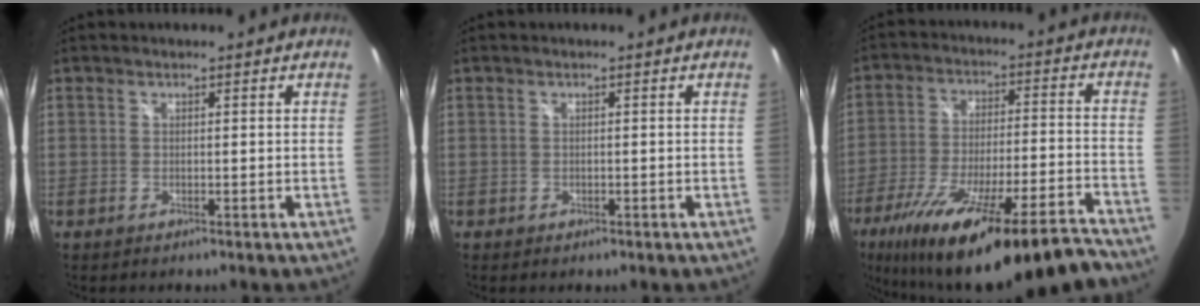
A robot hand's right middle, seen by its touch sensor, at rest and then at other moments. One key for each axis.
{"total": 0.7, "fx": -0.4, "fy": 0.5, "fz": 0.2, "tx": -0.003, "ty": -0.002, "tz": -0.006}
{"total": 26.1, "fx": -21.2, "fy": 3.7, "fz": 14.7, "tx": -0.259, "ty": -0.050, "tz": -0.320}